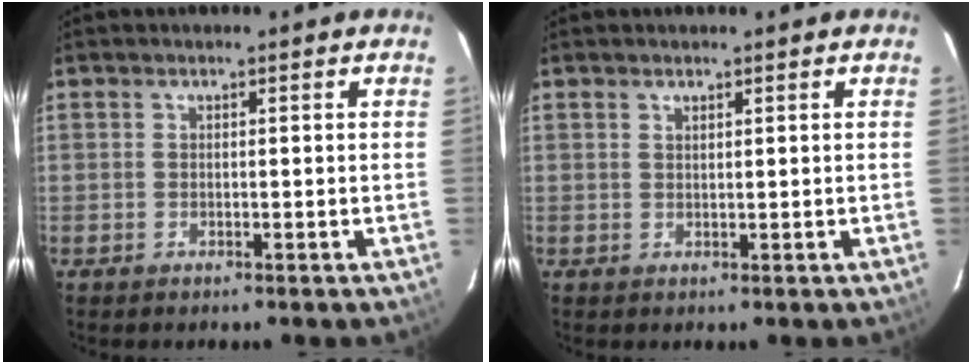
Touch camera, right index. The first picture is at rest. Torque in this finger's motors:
{"motor_torque": [-0.30, 0.00, -0.08, -0.01]}